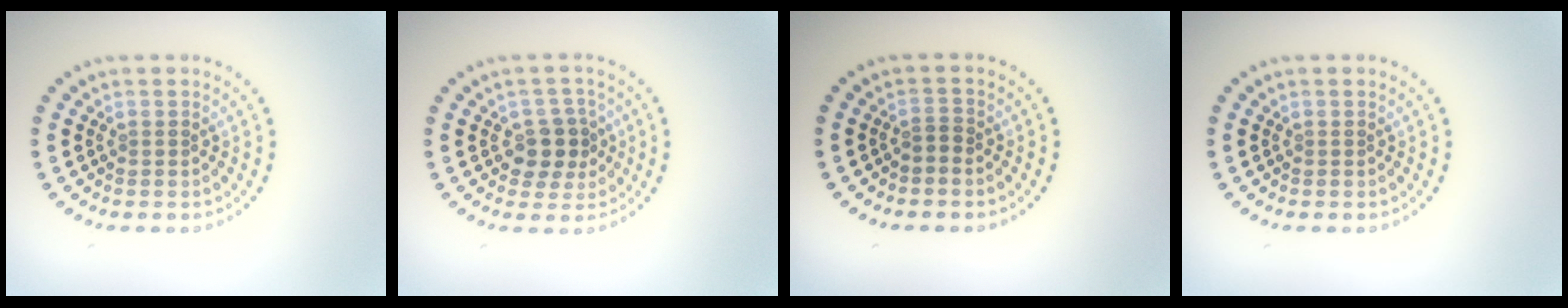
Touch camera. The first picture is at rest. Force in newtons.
{"total": 3.4, "press": 3.1, "slide": 1.2}
{"total": 0.9, "press": 0.5, "slide": 0.7}
{"total": 0.0}